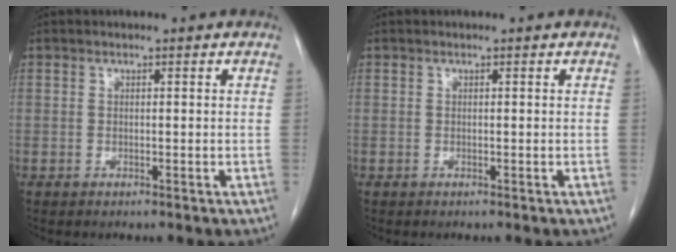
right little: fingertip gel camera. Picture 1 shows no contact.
{"total": 0.0}